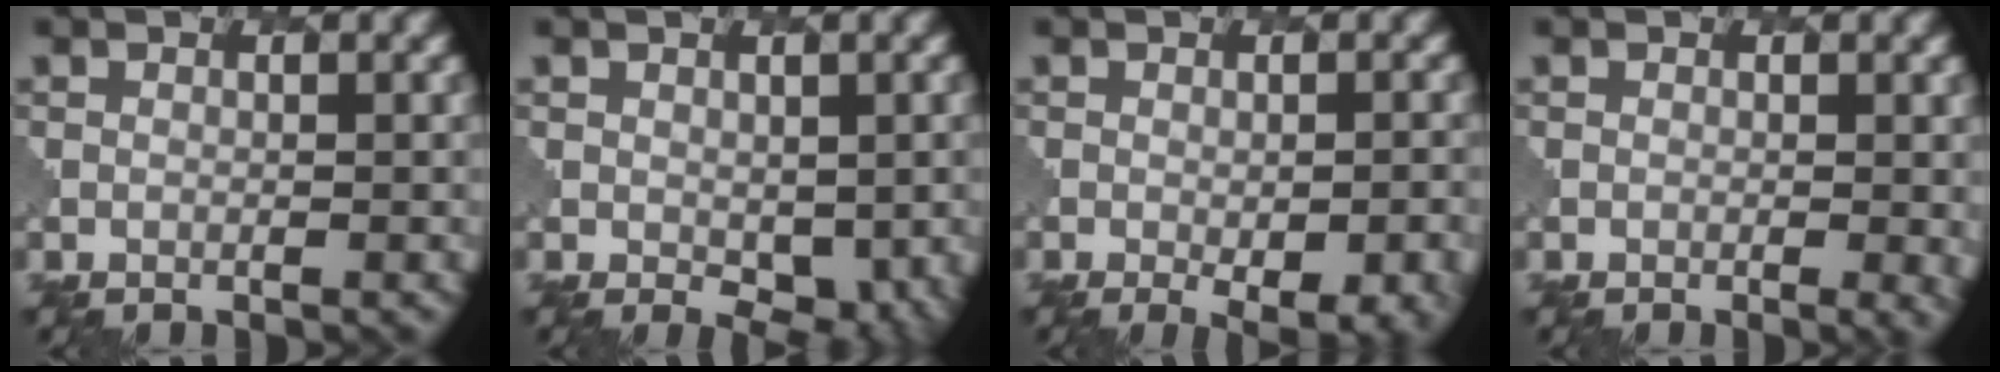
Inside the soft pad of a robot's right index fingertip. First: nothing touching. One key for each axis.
{"total": 3.9, "fx": -0.2, "fy": 2.4, "fz": 3.0, "tx": -0.048, "ty": -0.012, "tz": 0.005}
{"total": 6.9, "fx": -2.7, "fy": 2.4, "fz": 5.8, "tx": -0.079, "ty": -0.017, "tz": -0.017}
{"total": 2.0, "fx": -0.2, "fy": 0.6, "fz": 1.9, "tx": -0.026, "ty": -0.004, "tz": 0.003}